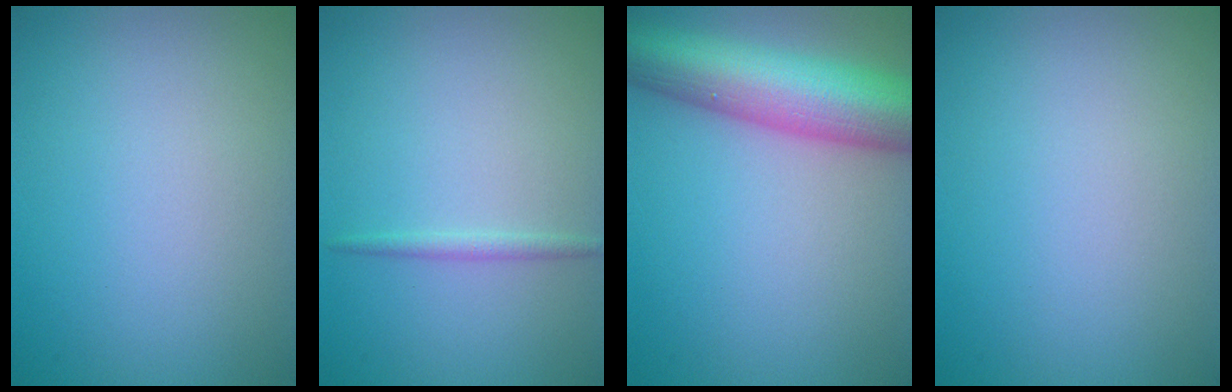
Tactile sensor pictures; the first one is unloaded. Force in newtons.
{"total": 0.9, "press": 0.9, "slide": 0.1}
{"total": 10.8, "press": 10.8, "slide": 0.1}
{"total": 0.0}